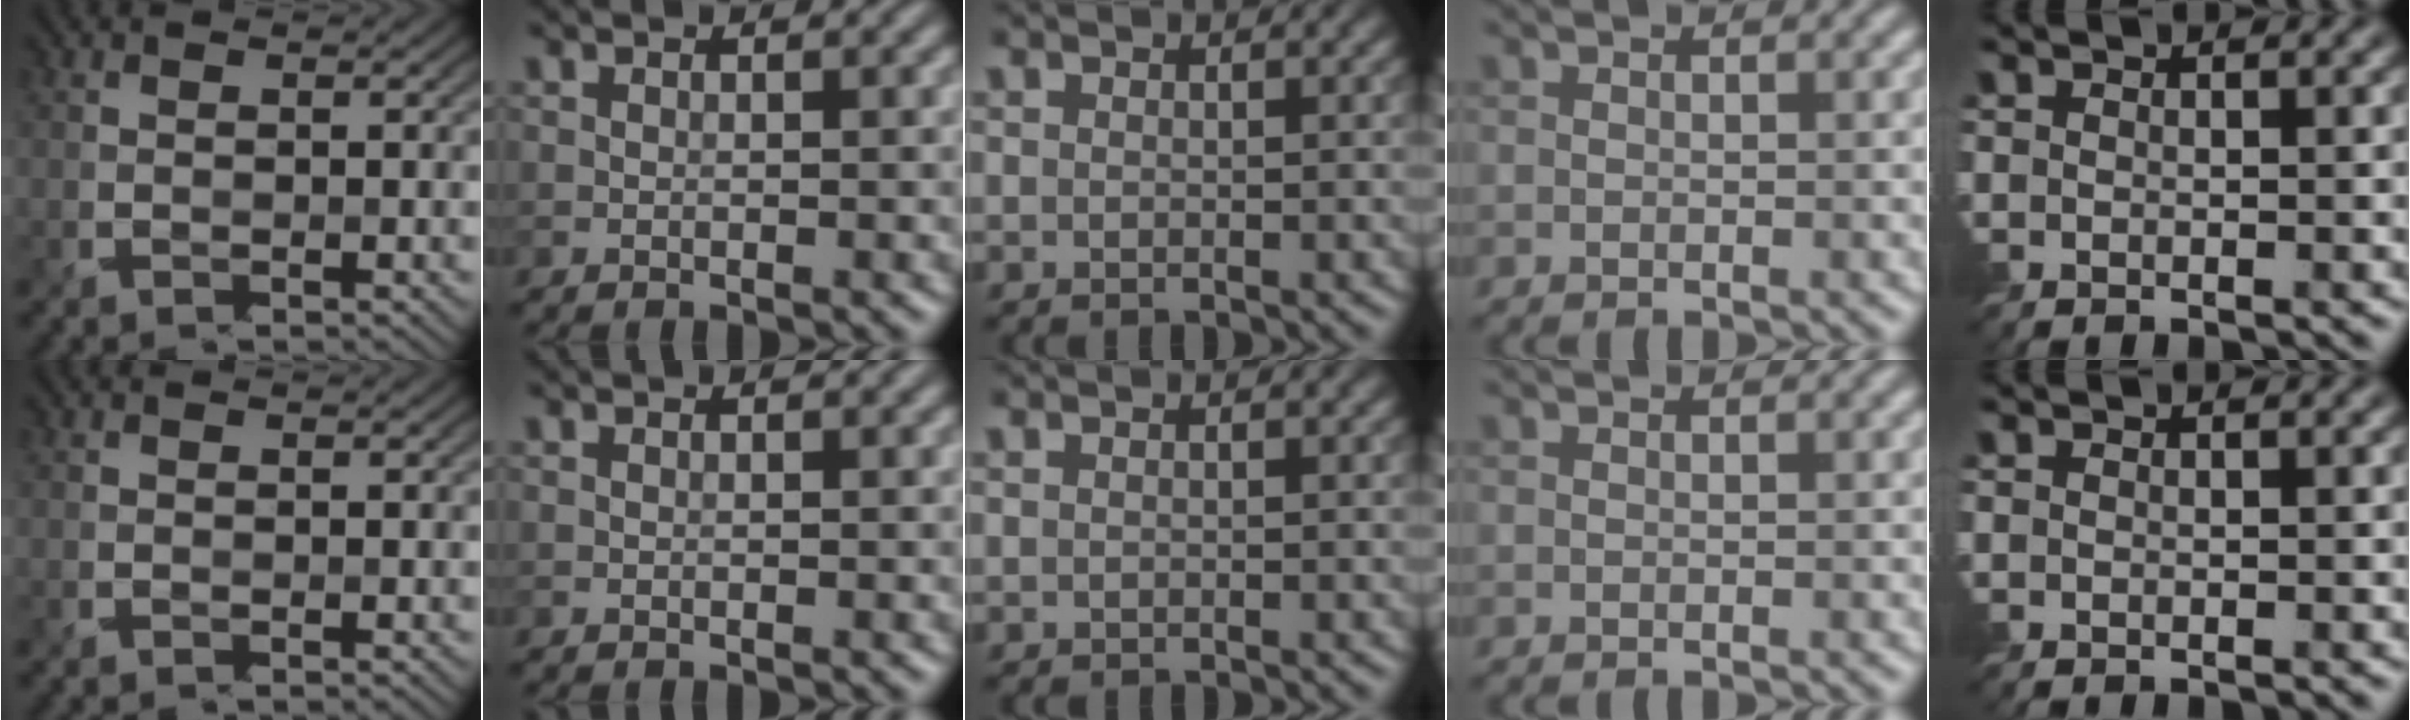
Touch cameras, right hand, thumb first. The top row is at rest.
{}